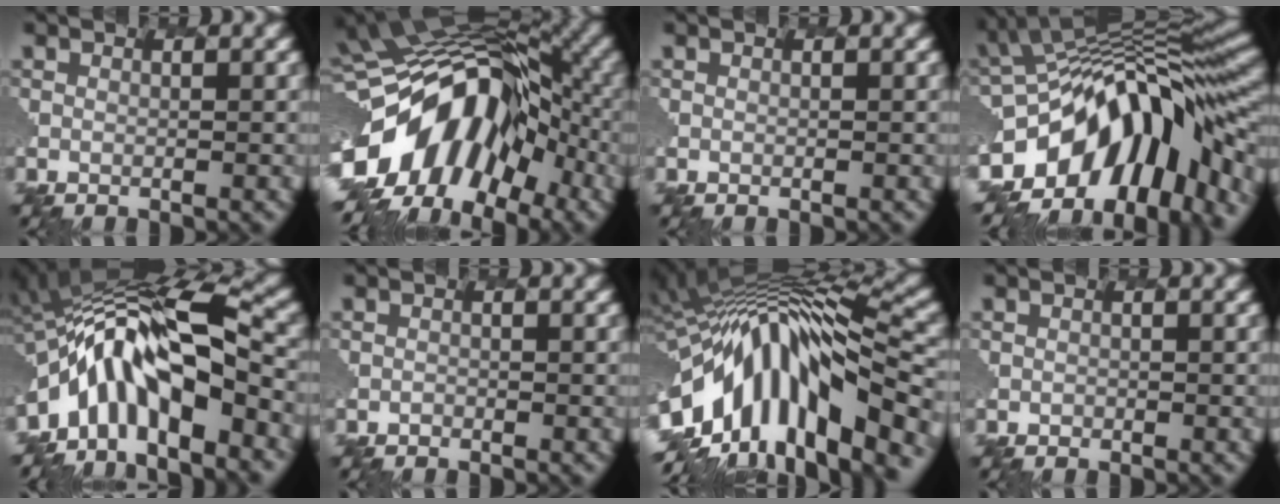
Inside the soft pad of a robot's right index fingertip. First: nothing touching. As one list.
[{"total": 15.8, "force": [-5.3, 10.2, 10.8], "torque": [-0.208, 0.005, -0.087]}, {"total": 0.0}, {"total": 13.1, "force": [-5.5, 7.1, 9.5], "torque": [-0.155, 0.018, -0.103]}, {"total": 10.7, "force": [-5.2, 3.2, 8.8], "torque": [-0.175, 0.006, -0.081]}, {"total": 1.5, "force": [-1.0, -0.5, -0.9], "torque": [-0.008, -0.003, -0.013]}, {"total": 12.8, "force": [-4.7, 5.3, 10.7], "torque": [-0.199, 0.026, -0.077]}, {"total": 1.0, "force": [-0.7, -0.2, -0.7], "torque": [-0.009, -0.008, -0.005]}]